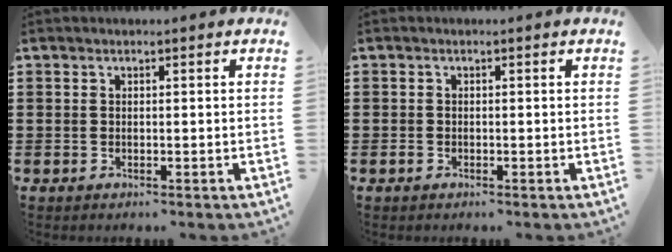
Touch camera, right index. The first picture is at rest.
{"total": 0.8, "force": [-0.5, 0.6, 0.2], "torque": [-0.004, 0.002, -0.011]}